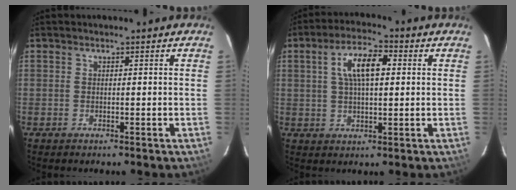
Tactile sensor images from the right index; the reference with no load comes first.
{"total": 8.4, "force": [2.0, 3.4, 7.5], "torque": [-0.137, 0.019, 0.036]}